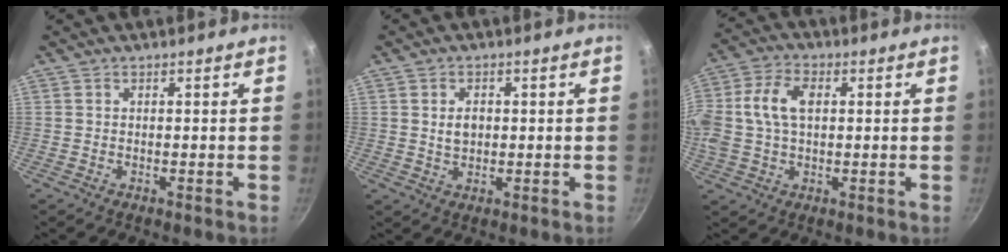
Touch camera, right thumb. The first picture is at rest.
{"total": 3.7, "force": [0.5, 2.6, 2.6], "torque": [-0.035, 0.000, 0.011]}
{"total": 12.5, "force": [1.9, 7.9, 9.4], "torque": [-0.191, 0.022, 0.026]}